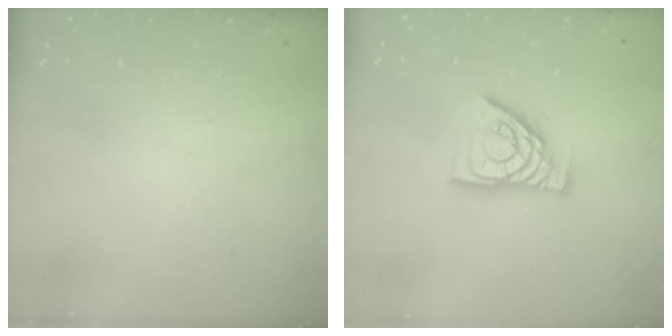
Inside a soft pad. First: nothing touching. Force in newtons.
{"total": 12.1, "press": 12.0, "slide": 1.4}